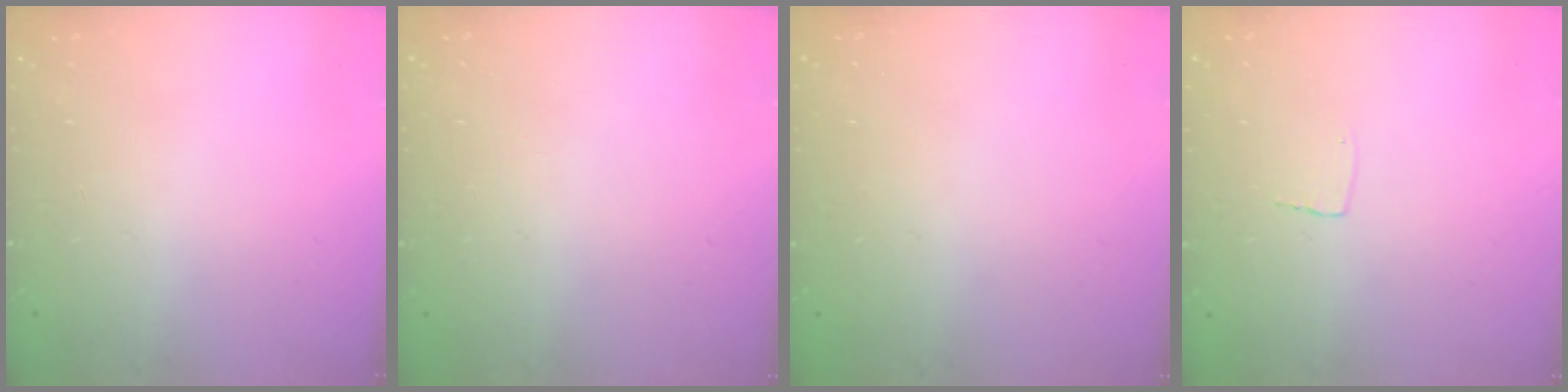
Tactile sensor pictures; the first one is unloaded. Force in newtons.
{"total": 0.0}
{"total": 0.0}
{"total": 2.6, "press": 2.6, "slide": 0.1}